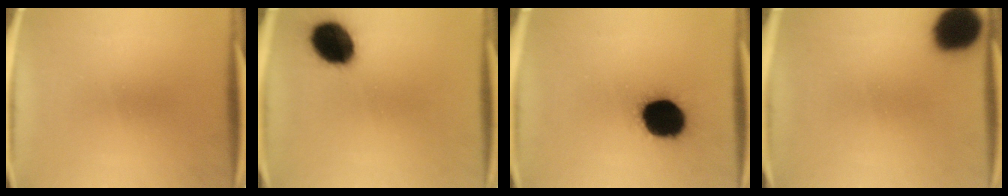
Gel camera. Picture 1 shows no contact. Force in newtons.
{"total": 13.8}
{"total": 18.7}
{"total": 15.6}